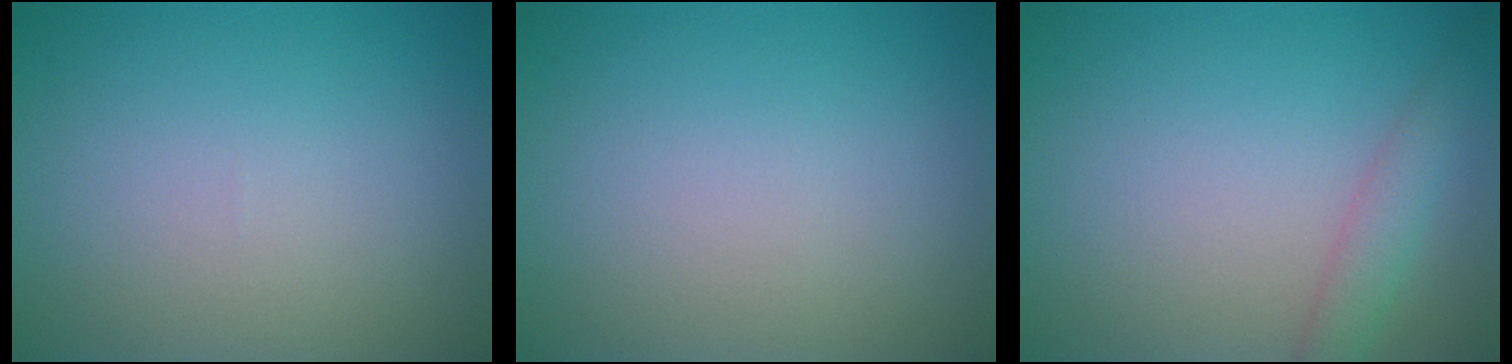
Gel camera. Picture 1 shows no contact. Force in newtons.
{"total": 0.0}
{"total": 2.1, "press": 2.1, "slide": 0.1}